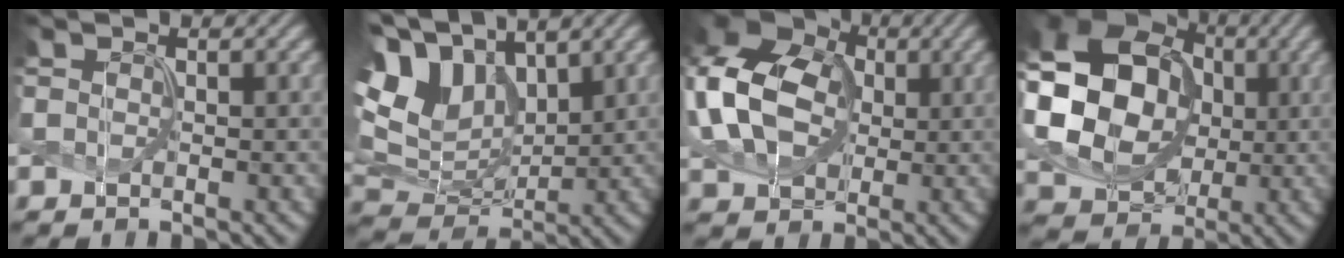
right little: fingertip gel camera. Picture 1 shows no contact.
{"total": 9.5, "force": [4.3, 5.9, 6.0], "torque": [-0.158, 0.009, 0.082]}
{"total": 14.3, "force": [1.9, 11.2, 8.8], "torque": [-0.211, 0.018, 0.032]}
{"total": 14.0, "force": [0.6, 11.5, 8.1], "torque": [-0.194, 0.008, 0.001]}